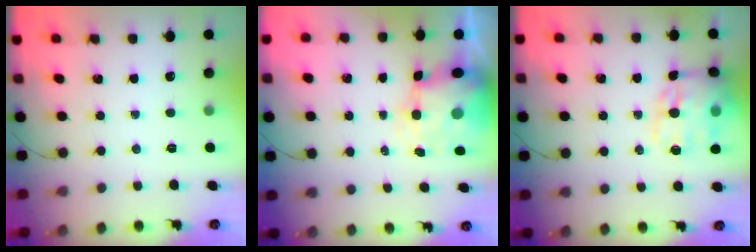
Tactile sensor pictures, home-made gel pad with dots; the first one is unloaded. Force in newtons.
{"total": 8.6, "press": 8.3, "slide": 1.9}
{"total": 15.6, "press": 15.1, "slide": 3.8}